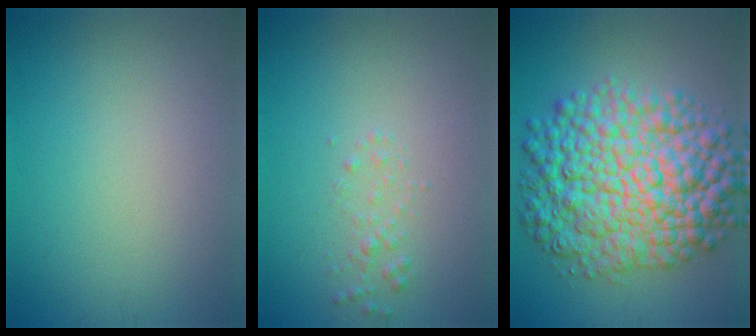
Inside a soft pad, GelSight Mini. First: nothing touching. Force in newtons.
{"total": 1.0, "press": 1.0, "slide": 0.1}
{"total": 12.3, "press": 12.3, "slide": 0.2}